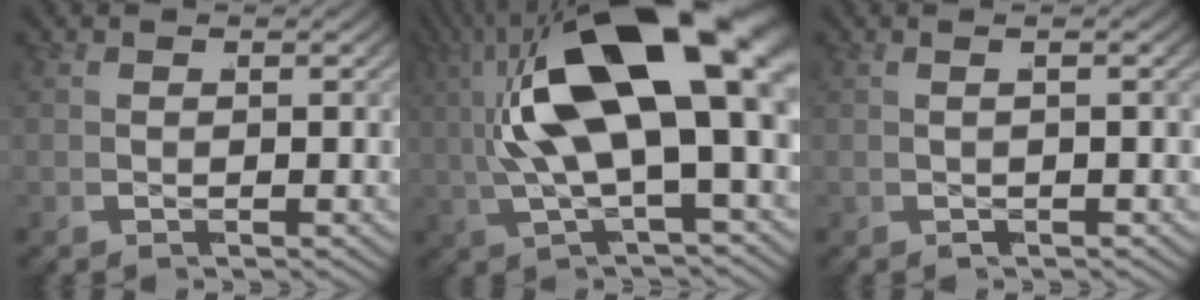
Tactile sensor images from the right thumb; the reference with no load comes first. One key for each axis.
{"total": 16.3, "fx": 1.8, "fy": 7.9, "fz": 14.2, "tx": -0.283, "ty": 0.010, "tz": 0.032}
{"total": 1.2, "fx": -0.3, "fy": -1.1, "fz": -0.1, "tx": 0.002, "ty": 0.017, "tz": -0.010}